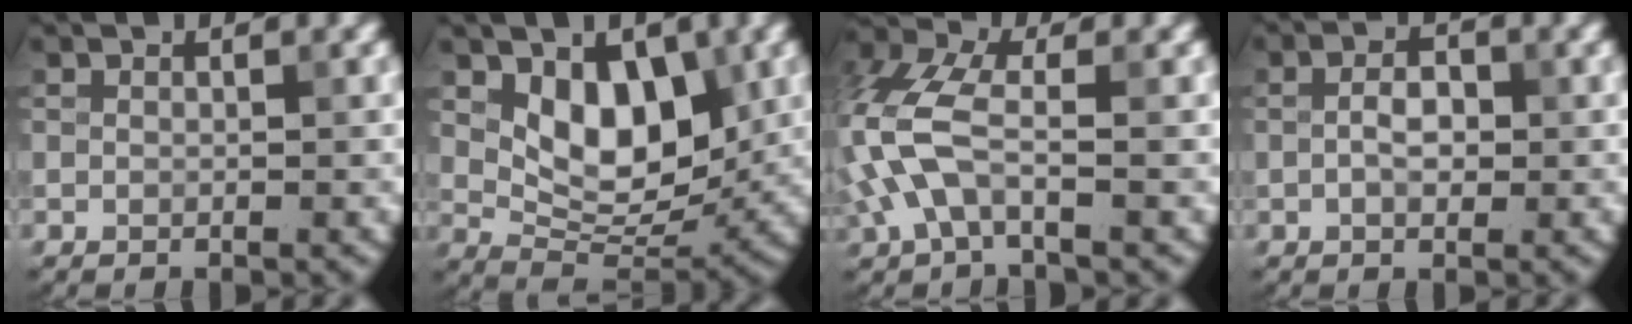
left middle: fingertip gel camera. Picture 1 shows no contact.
{"total": 6.5, "force": [1.9, 3.9, 4.8], "torque": [-0.068, -0.016, 0.033]}
{"total": 5.9, "force": [-1.2, 3.0, 4.9], "torque": [-0.132, 0.013, -0.036]}
{"total": 2.3, "force": [-0.2, 1.4, 1.9], "torque": [-0.037, 0.005, -0.007]}